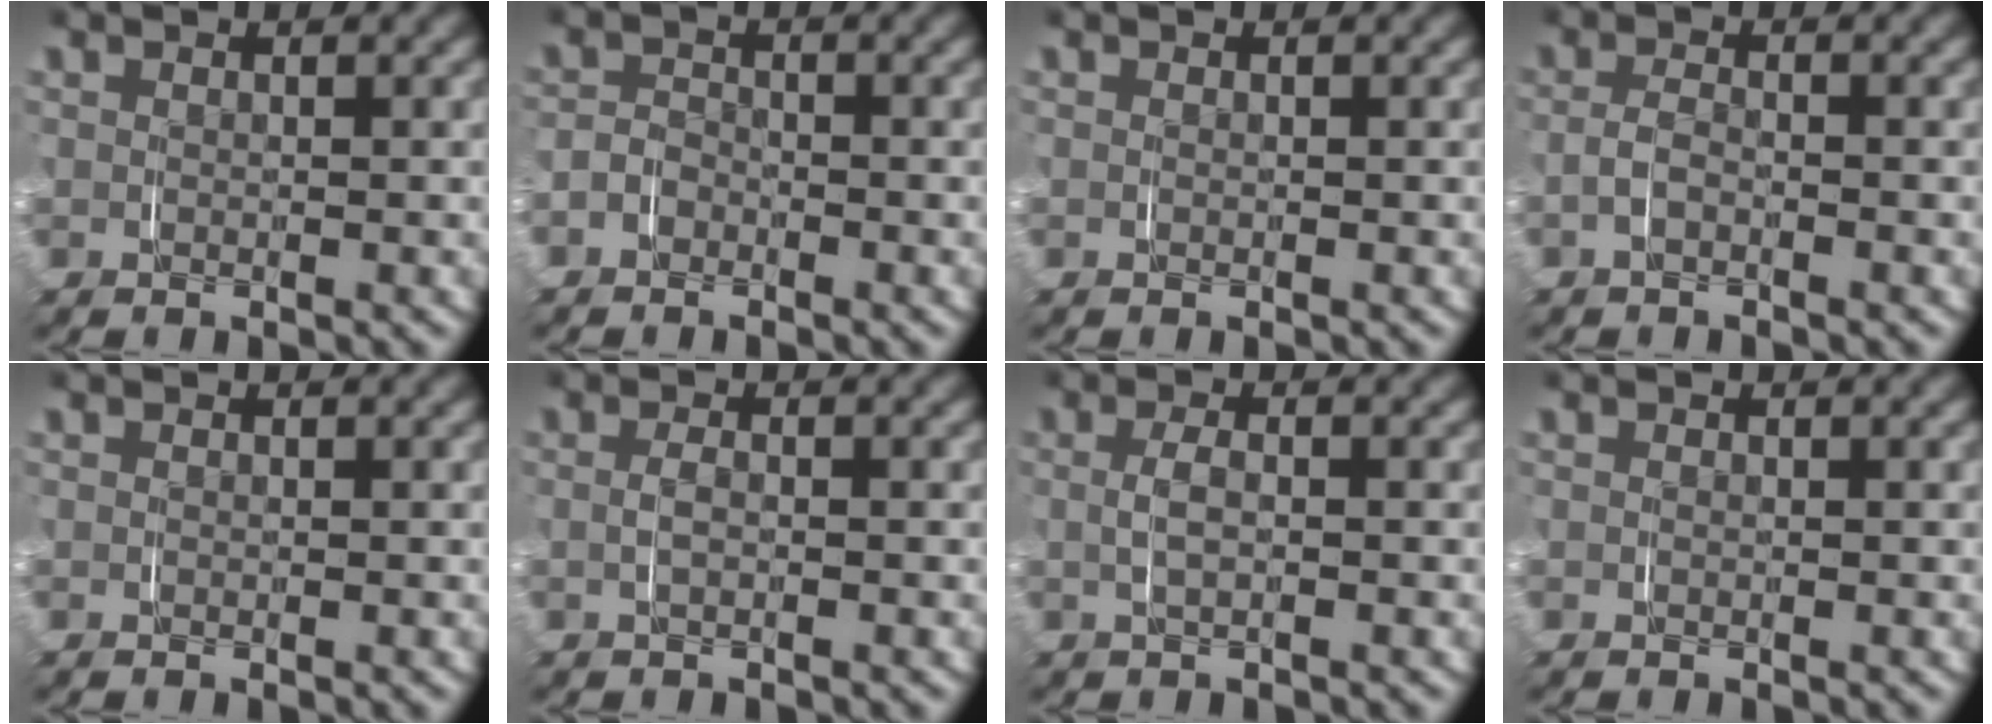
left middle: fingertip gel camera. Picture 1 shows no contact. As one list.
[{"total": 2.0, "force": [-1.1, 1.5, 0.5], "torque": [-0.016, 0.000, -0.026]}, {"total": 0.0}, {"total": 1.5, "force": [-0.7, 0.7, 1.1], "torque": [-0.031, 0.001, -0.015]}, {"total": 0.0}, {"total": 1.0, "force": [-0.2, 0.3, 0.9], "torque": [-0.024, -0.001, -0.004]}, {"total": 1.6, "force": [0.0, 0.5, 1.5], "torque": [-0.037, 0.001, -0.001]}, {"total": 0.0}]